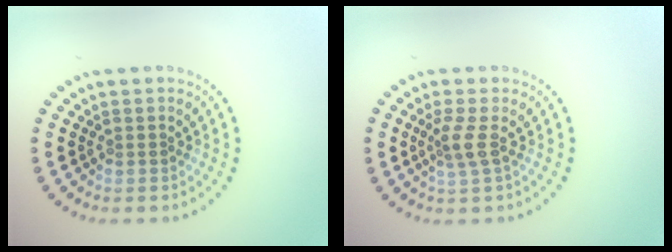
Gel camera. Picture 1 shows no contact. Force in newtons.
{"total": 1.9, "press": 1.5, "slide": 1.2}